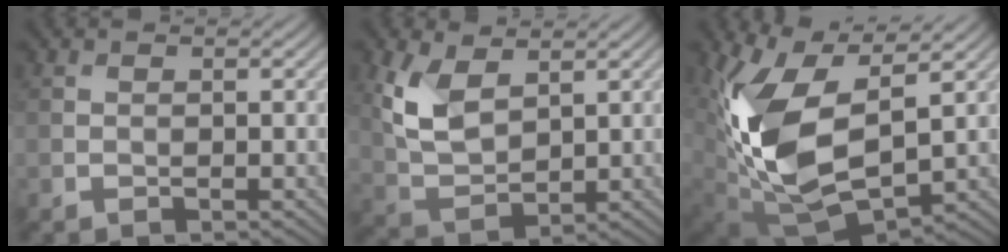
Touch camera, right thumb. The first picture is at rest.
{"total": 7.2, "force": [3.1, 3.9, 5.2], "torque": [-0.130, -0.002, 0.064]}
{"total": 14.7, "force": [2.7, 8.0, 12.1], "torque": [-0.281, -0.023, 0.064]}